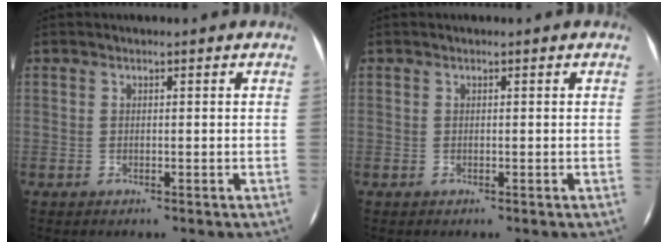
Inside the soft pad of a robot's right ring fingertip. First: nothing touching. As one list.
[{"total": 0.0}]